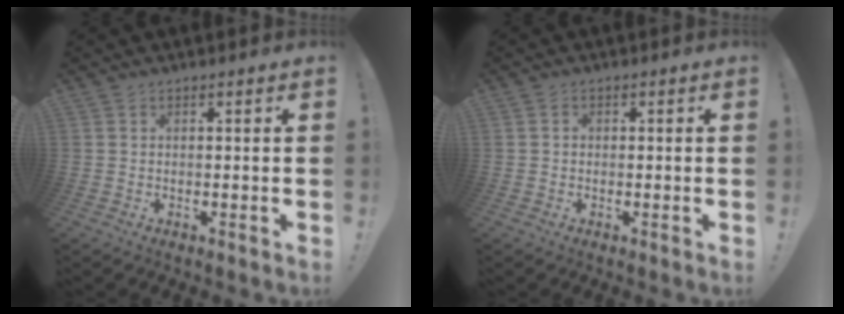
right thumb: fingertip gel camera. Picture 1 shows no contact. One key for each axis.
{"total": 0.9, "fx": -0.4, "fy": 0.8, "fz": 0.2, "tx": -0.004, "ty": 0.004, "tz": -0.008}